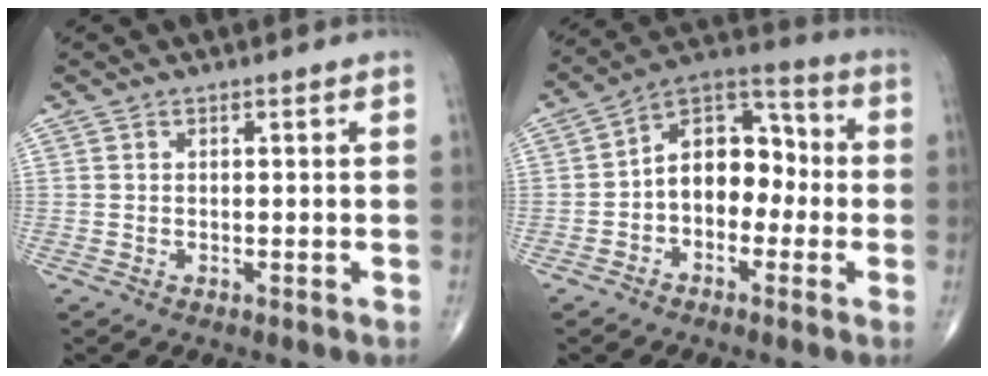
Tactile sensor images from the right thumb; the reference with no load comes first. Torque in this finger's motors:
{"motor_torque": [0.09, 0.29, 0.18, -0.05, 0.07]}